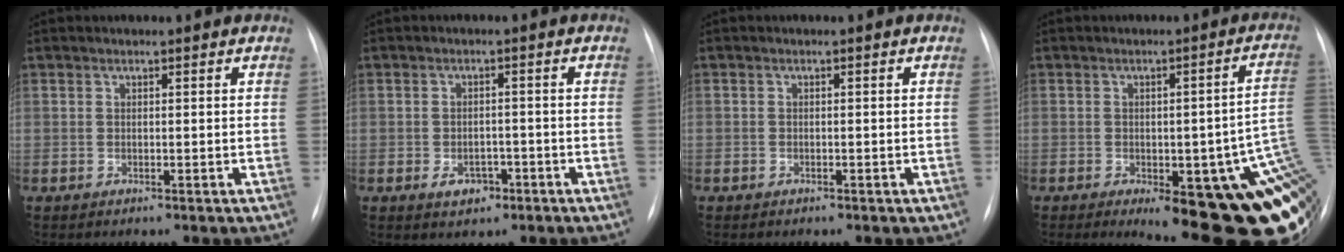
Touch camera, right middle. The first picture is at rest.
{"total": 3.5, "force": [-1.8, 2.3, 1.8], "torque": [-0.024, 0.004, -0.019]}
{"total": 1.3, "force": [-0.9, 0.8, 0.4], "torque": [-0.009, 0.003, -0.010]}
{"total": 25.3, "force": [-7.6, 7.0, 23.1], "torque": [-0.169, 0.003, -0.078]}